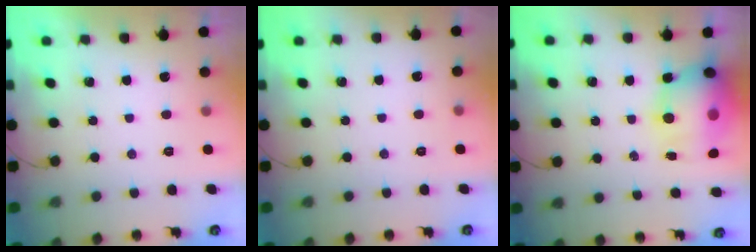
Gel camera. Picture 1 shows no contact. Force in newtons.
{"total": 2.4, "press": 1.6, "slide": 1.8}
{"total": 18.3, "press": 16.3, "slide": 8.4}